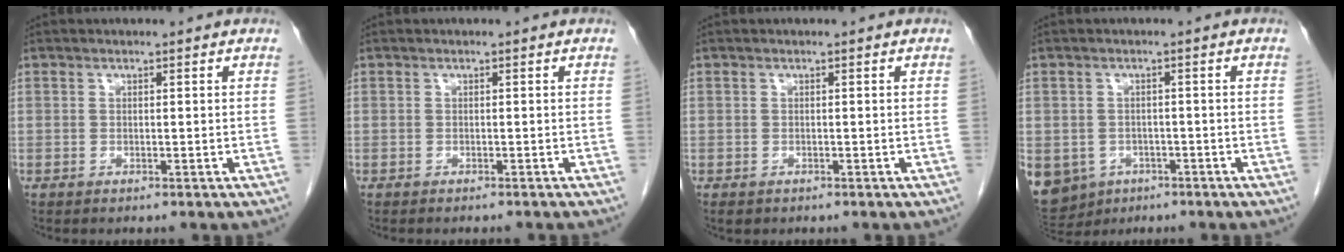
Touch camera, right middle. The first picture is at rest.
{"total": 2.7, "force": [-2.5, 0.2, 1.0], "torque": [-0.013, -0.002, -0.030]}
{"total": 0.9, "force": [-0.5, 0.6, 0.3], "torque": [-0.007, 0.001, -0.004]}
{"total": 12.8, "force": [-6.1, 10.5, 4.2], "torque": [-0.132, -0.003, -0.073]}